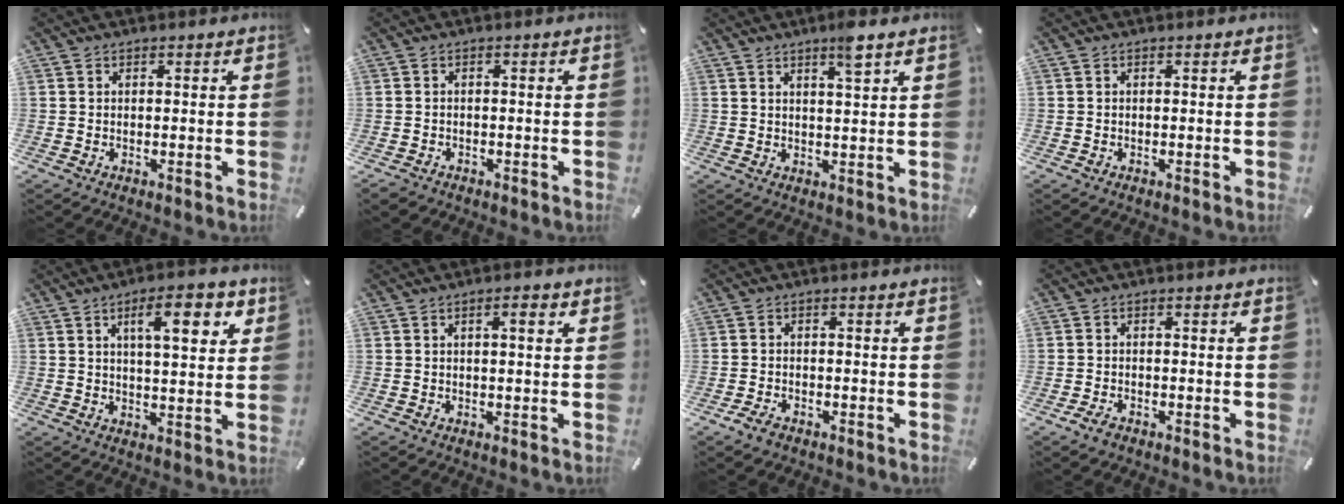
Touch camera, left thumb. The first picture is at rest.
{"total": 1.5, "force": [-1.2, 0.8, 0.3], "torque": [-0.013, 0.003, -0.029]}
{"total": 4.5, "force": [3.1, 0.3, 3.2], "torque": [-0.055, -0.012, 0.049]}
{"total": 0.0}
{"total": 11.0, "force": [4.9, 3.7, 9.2], "torque": [-0.138, -0.009, 0.073]}
{"total": 2.9, "force": [1.1, 0.7, 2.5], "torque": [-0.036, 0.001, 0.012]}
{"total": 2.6, "force": [-1.9, 1.5, 1.0], "torque": [-0.025, 0.007, -0.038]}
{"total": 2.2, "force": [-1.6, 1.3, 0.9], "torque": [-0.023, 0.004, -0.033]}